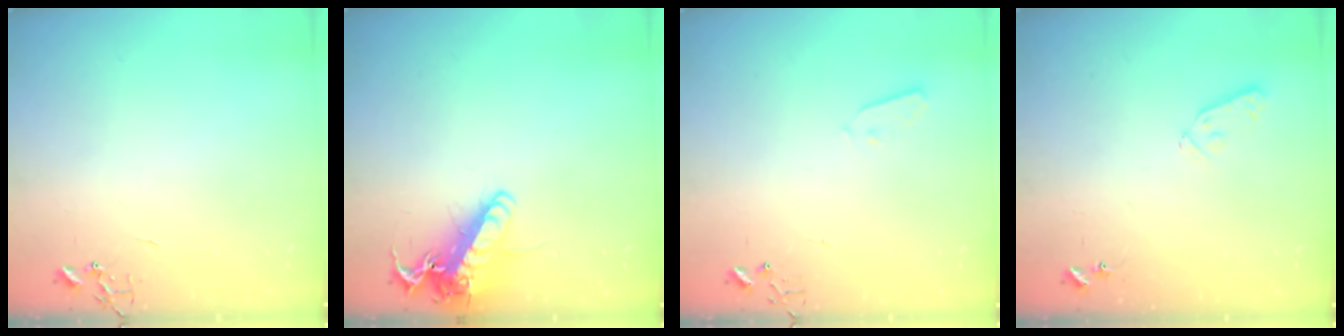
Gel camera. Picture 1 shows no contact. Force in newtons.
{"total": 16.5, "press": 16.3, "slide": 2.7}
{"total": 2.9, "press": 2.9, "slide": 0.4}
{"total": 5.9, "press": 5.9, "slide": 0.6}